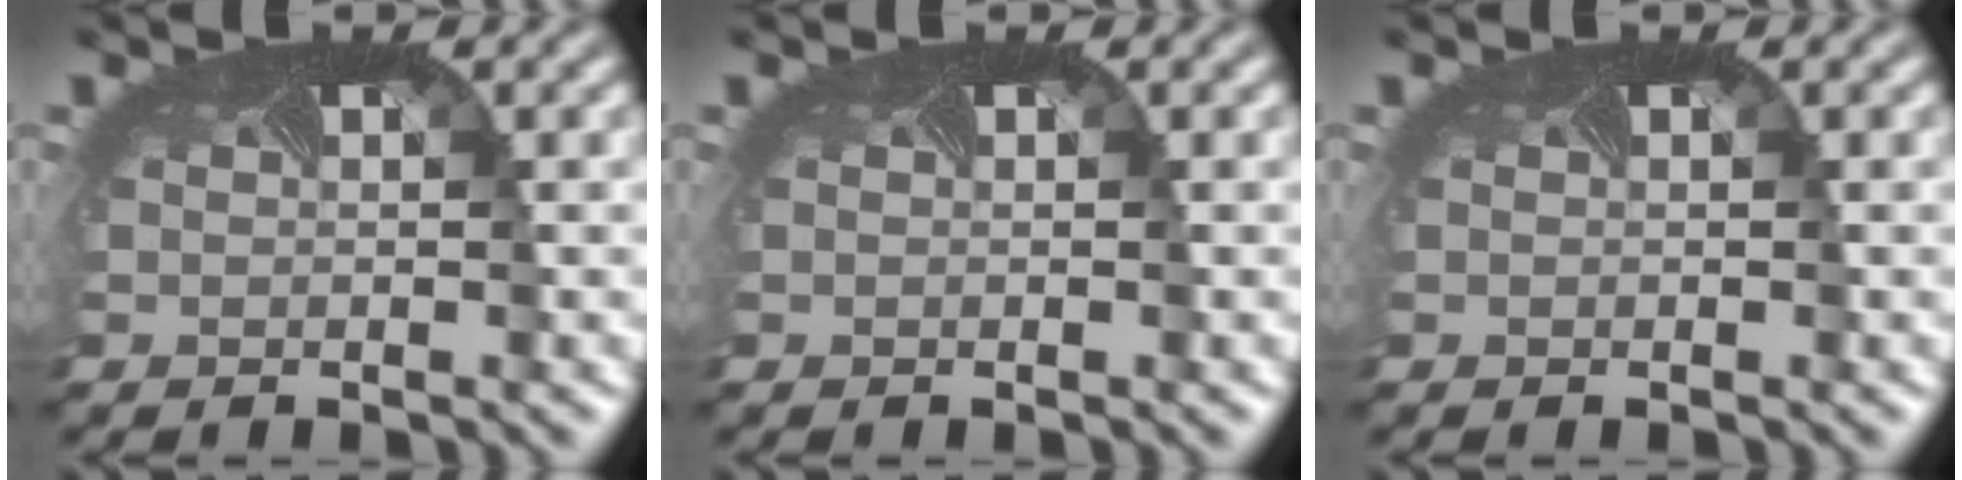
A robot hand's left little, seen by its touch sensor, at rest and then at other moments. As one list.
[{"total": 0.0}, {"total": 0.0}]